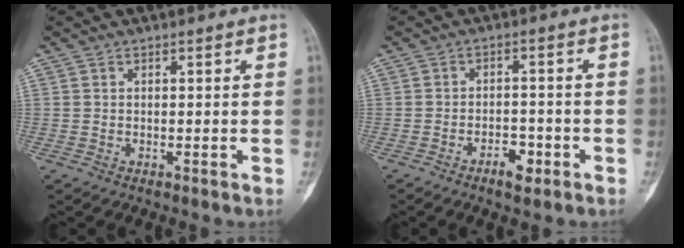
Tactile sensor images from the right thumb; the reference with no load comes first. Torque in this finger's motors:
{"motor_torque": [-0.41, -0.28, 0.07, -0.04, -0.02]}